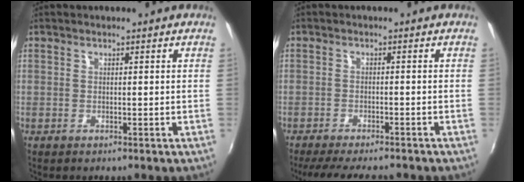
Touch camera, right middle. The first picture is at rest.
{"total": 10.9, "force": [-9.4, 1.9, 5.1], "torque": [-0.111, -0.022, -0.145]}